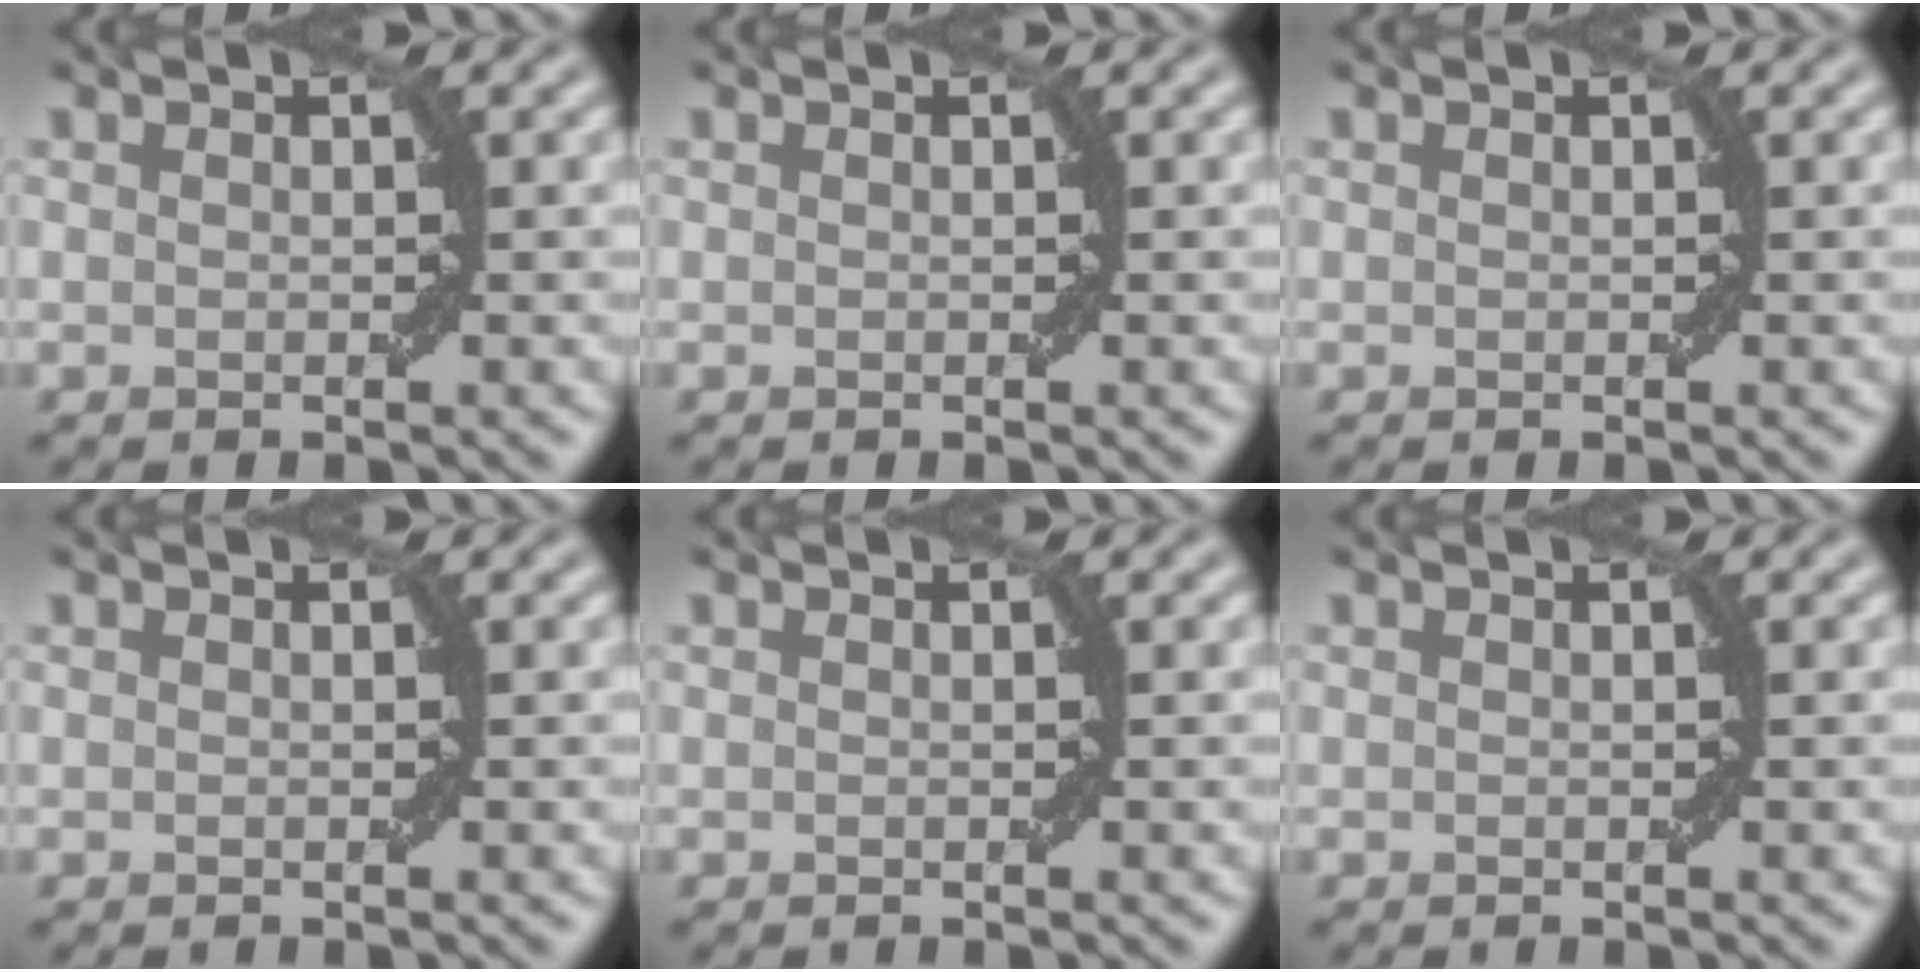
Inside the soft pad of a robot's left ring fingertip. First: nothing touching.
{"total": 0.0}
{"total": 0.0}
{"total": 0.0}
{"total": 0.0}
{"total": 0.0}